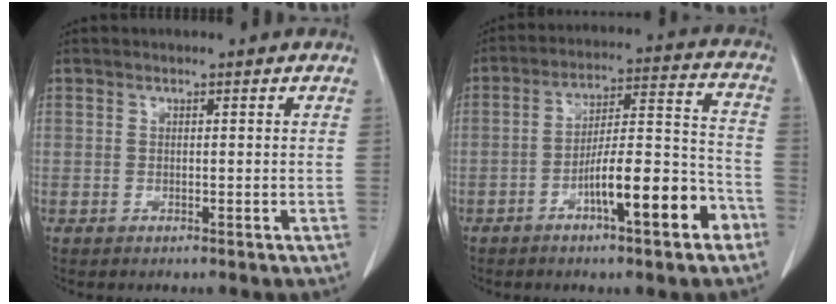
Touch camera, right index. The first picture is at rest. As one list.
[{"total": 12.9, "force": [-6.3, 2.0, 11.1], "torque": [-0.174, 0.019, -0.099]}]